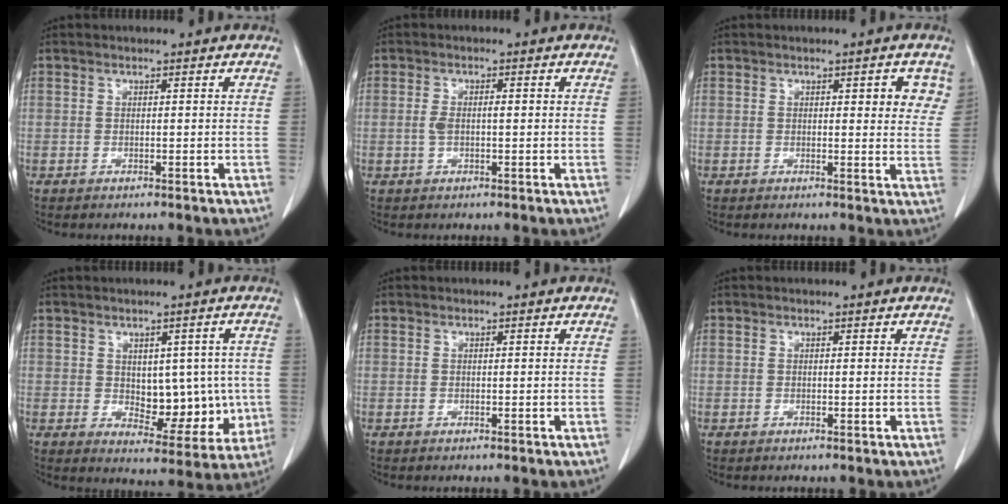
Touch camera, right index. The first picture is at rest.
{"total": 2.5, "force": [-0.2, 0.9, 2.3], "torque": [-0.053, 0.011, -0.003]}
{"total": 4.4, "force": [1.8, 1.5, 3.7], "torque": [-0.033, -0.003, 0.015]}
{"total": 9.1, "force": [-0.2, 5.4, 7.4], "torque": [-0.078, 0.008, 0.016]}
{"total": 0.0}
{"total": 0.0}